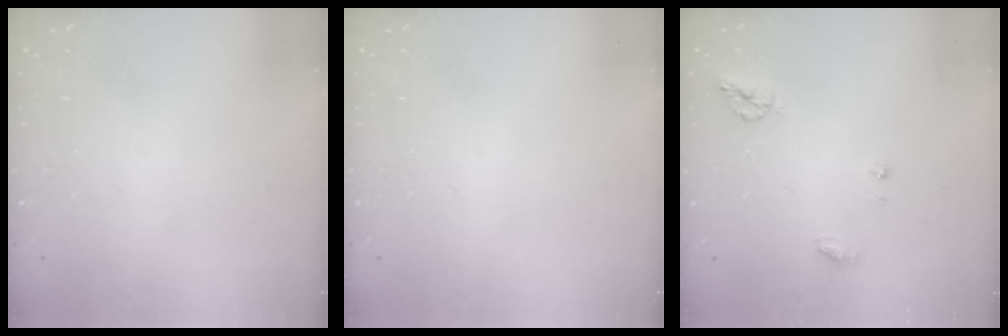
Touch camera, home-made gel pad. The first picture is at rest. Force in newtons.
{"total": 0.0}
{"total": 6.7, "press": 6.7, "slide": 0.3}